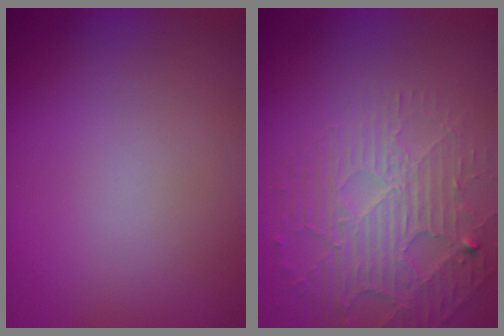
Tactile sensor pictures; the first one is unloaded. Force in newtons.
{"total": 4.5, "press": 3.3, "slide": 3.1}